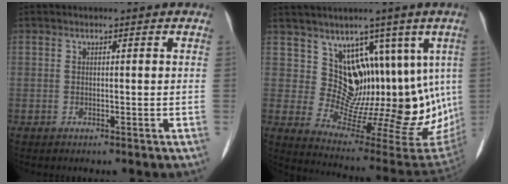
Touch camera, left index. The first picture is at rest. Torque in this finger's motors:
{"motor_torque": [0.80, 0.49, 0.23, 0.05]}